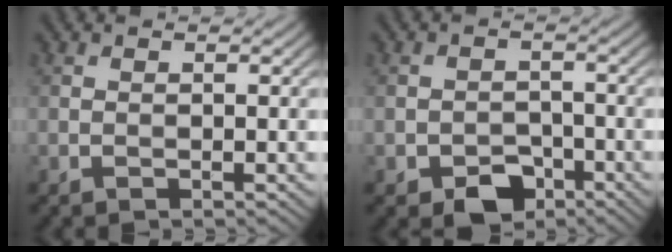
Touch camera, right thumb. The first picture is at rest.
{"total": 4.4, "force": [-2.8, 2.7, 2.0], "torque": [-0.029, -0.005, -0.053]}